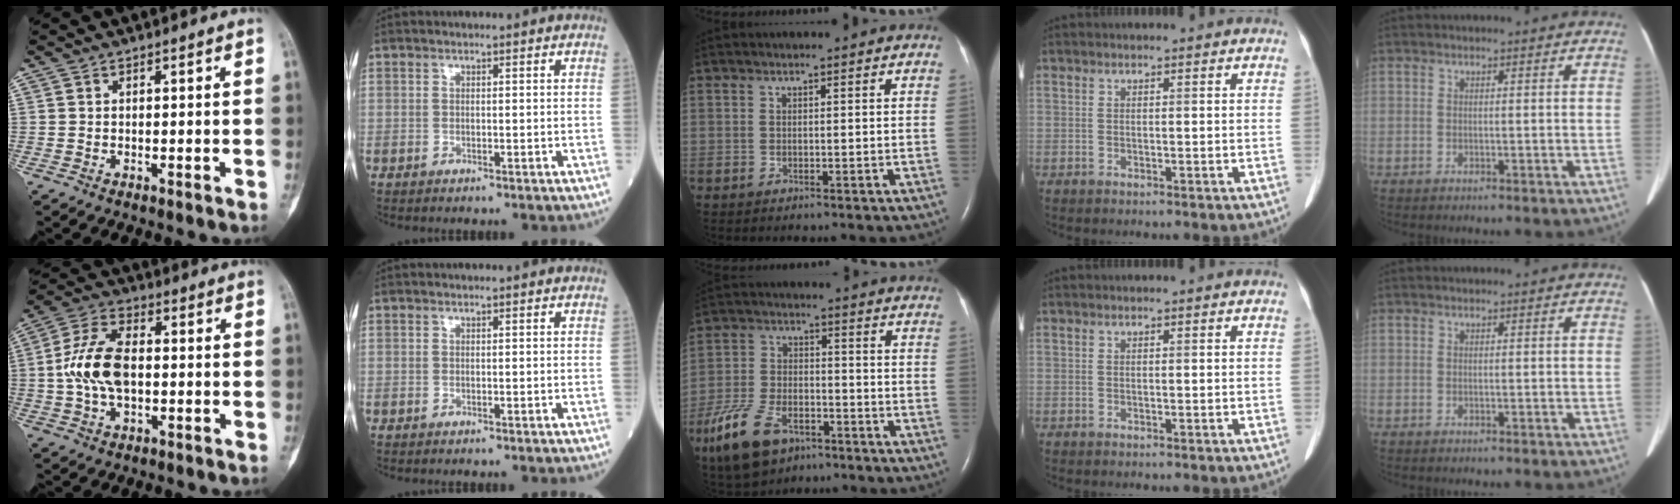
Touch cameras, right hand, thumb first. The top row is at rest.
{"thumb": {"total": 11.6, "force": [-0.2, 6.6, 9.5], "torque": [-0.187, 0.020, -0.007]}, "middle": {"total": 11.8, "force": [-6.9, 6.1, 7.4], "torque": [-0.167, -0.004, -0.123]}}